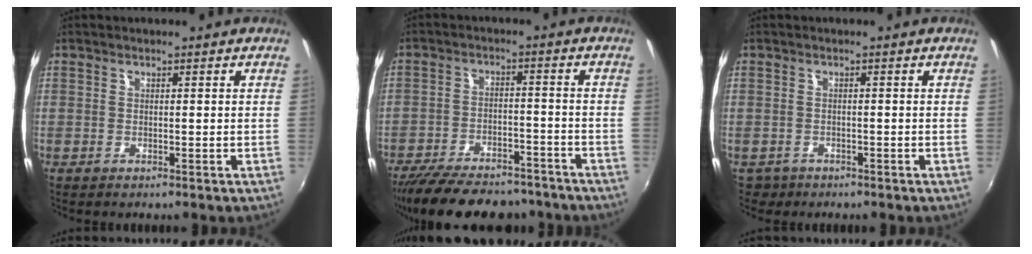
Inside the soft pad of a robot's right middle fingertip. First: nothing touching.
{"total": 19.8, "force": [-16.5, 6.8, 8.6], "torque": [-0.180, -0.012, -0.235]}
{"total": 2.4, "force": [-1.5, 1.9, 0.3], "torque": [-0.014, -0.003, -0.024]}